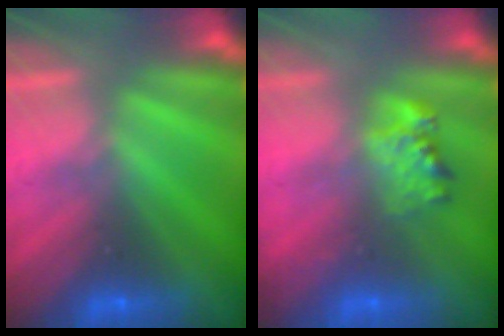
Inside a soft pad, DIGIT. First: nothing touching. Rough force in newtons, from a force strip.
{"total": 2.3}